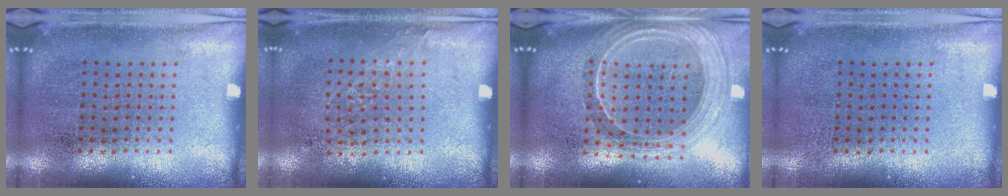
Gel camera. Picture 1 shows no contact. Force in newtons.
{"total": 0.9, "press": 0.8, "slide": 0.4}
{"total": 2.3, "press": 1.9, "slide": 1.3}
{"total": 0.0}